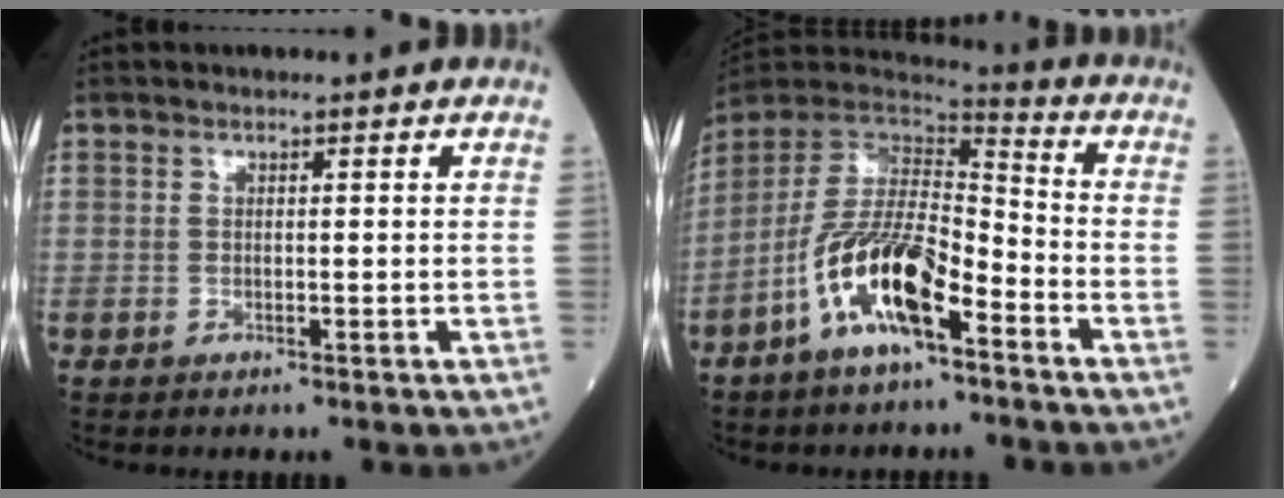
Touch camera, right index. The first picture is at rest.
{"total": 13.3, "force": [-7.0, 3.6, 10.8], "torque": [-0.221, -0.003, -0.132]}